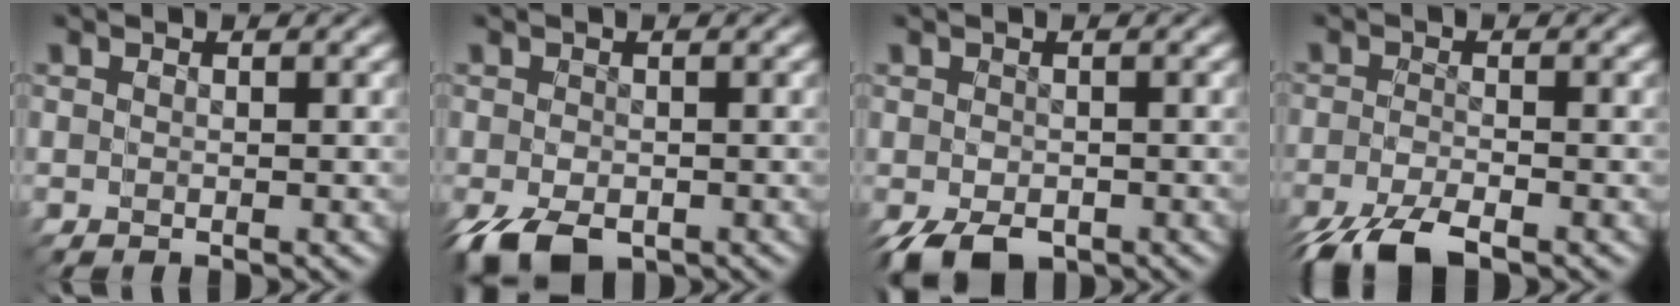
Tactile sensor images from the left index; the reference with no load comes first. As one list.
[{"total": 3.2, "force": [-2.4, 1.9, 0.7], "torque": [-0.020, -0.025, -0.023]}, {"total": 2.2, "force": [-1.5, 1.6, 0.4], "torque": [-0.010, -0.019, -0.010]}, {"total": 4.9, "force": [-4.8, -1.0, -0.1], "torque": [-0.015, -0.017, -0.070]}]